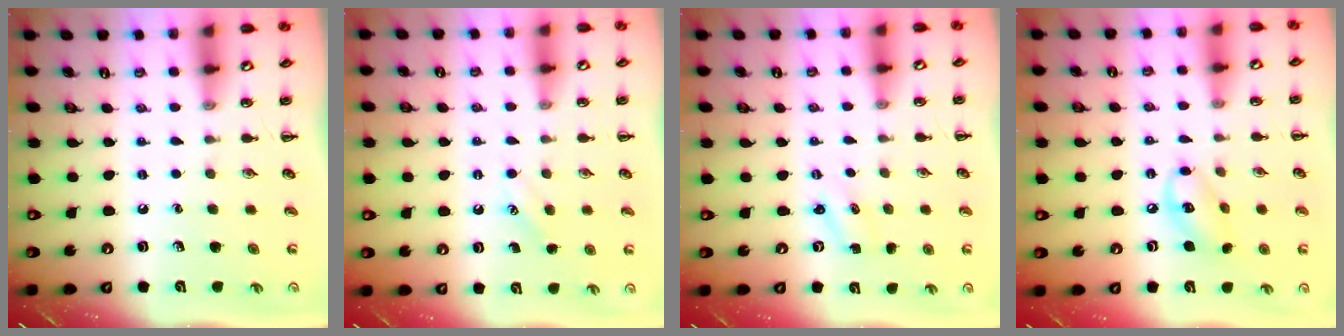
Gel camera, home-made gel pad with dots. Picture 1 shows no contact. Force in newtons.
{"total": 2.5, "press": 2.5, "slide": 0.6}
{"total": 1.3, "press": 1.2, "slide": 0.3}
{"total": 8.7, "press": 8.6, "slide": 1.3}